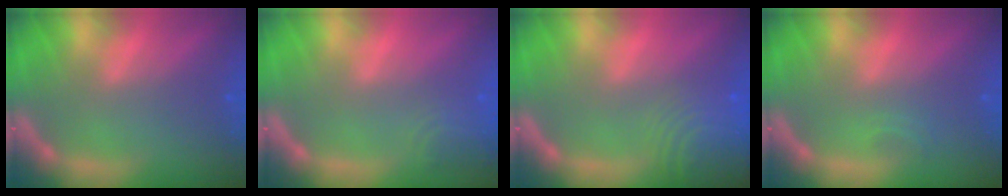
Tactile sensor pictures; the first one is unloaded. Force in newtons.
{"total": 2.9}
{"total": 9.1}
{"total": 0.9}